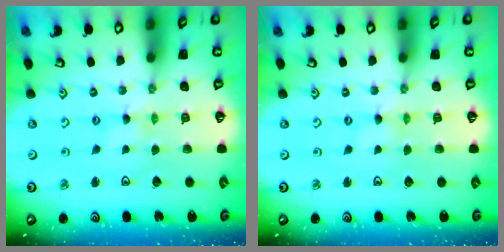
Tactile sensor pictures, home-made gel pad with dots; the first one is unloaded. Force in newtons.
{"total": 0.0}